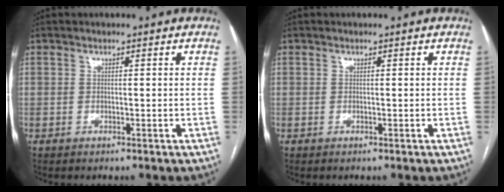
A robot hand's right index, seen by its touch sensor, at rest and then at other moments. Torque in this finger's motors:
{"motor_torque": [0.00, 0.00, 0.00, 0.00]}